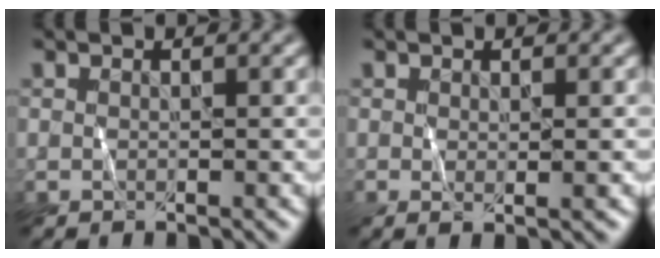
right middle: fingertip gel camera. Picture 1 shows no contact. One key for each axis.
{"total": 0.9, "fx": 0.1, "fy": 0.0, "fz": 0.9, "tx": -0.008, "ty": 0.002, "tz": 0.002}